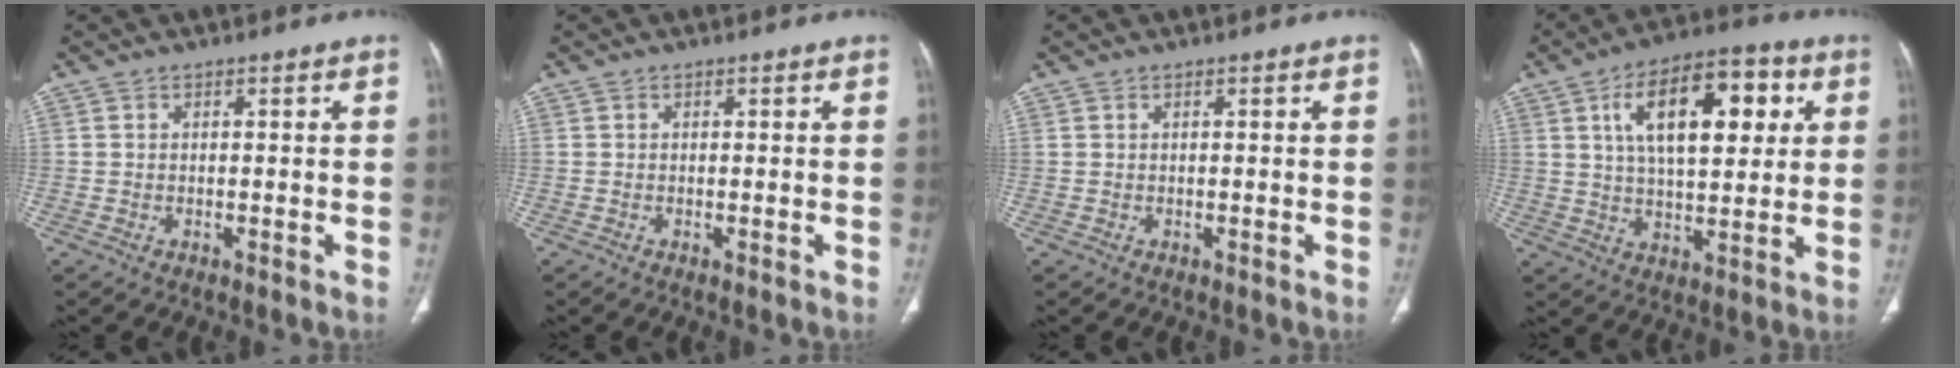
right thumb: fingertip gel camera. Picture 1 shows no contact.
{"total": 0.0}
{"total": 0.0}
{"total": 17.3, "force": [5.4, 8.3, 14.2], "torque": [-0.197, 0.003, 0.085]}